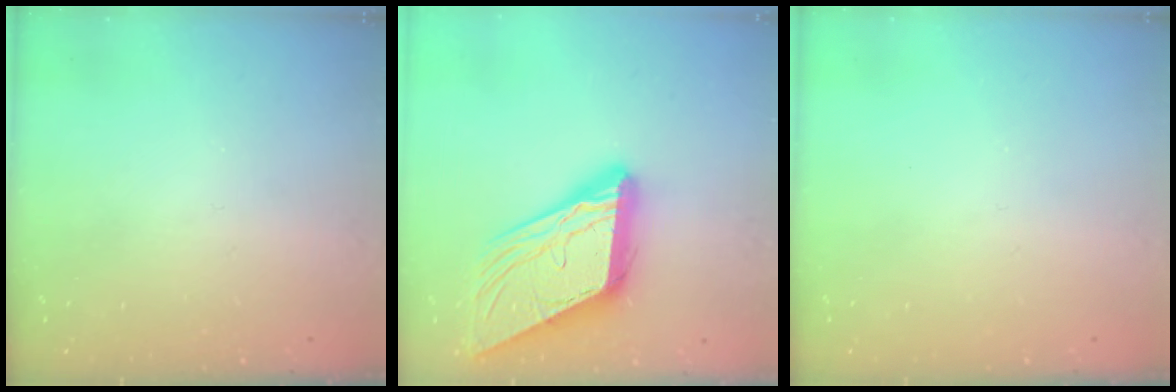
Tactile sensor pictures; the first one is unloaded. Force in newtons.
{"total": 17.5, "press": 17.4, "slide": 1.8}
{"total": 0.0}